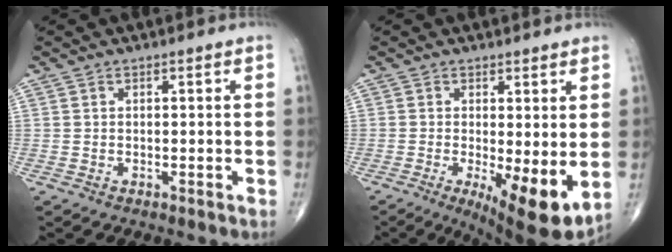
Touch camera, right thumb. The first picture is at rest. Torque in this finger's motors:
{"motor_torque": [1.50, 1.55, 0.06, -0.09, 0.30]}